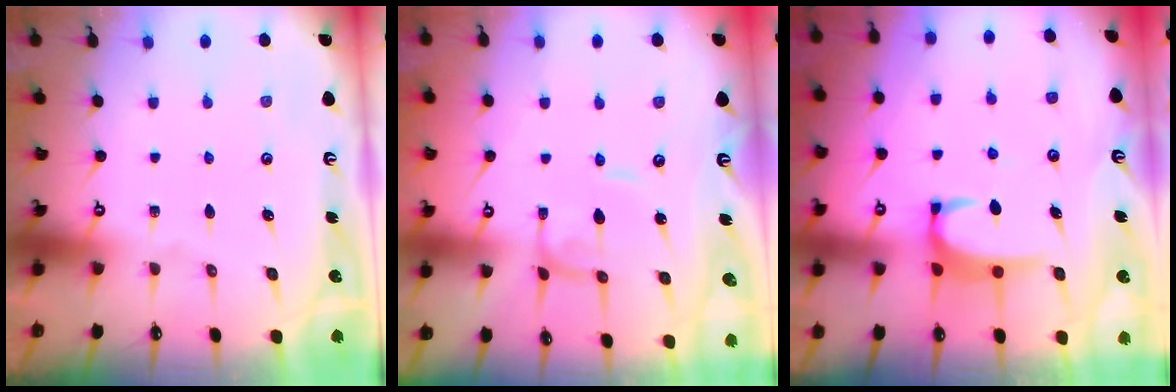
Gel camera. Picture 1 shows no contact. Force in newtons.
{"total": 1.7, "press": 1.7, "slide": 0.1}
{"total": 2.9, "press": 2.9, "slide": 0.3}